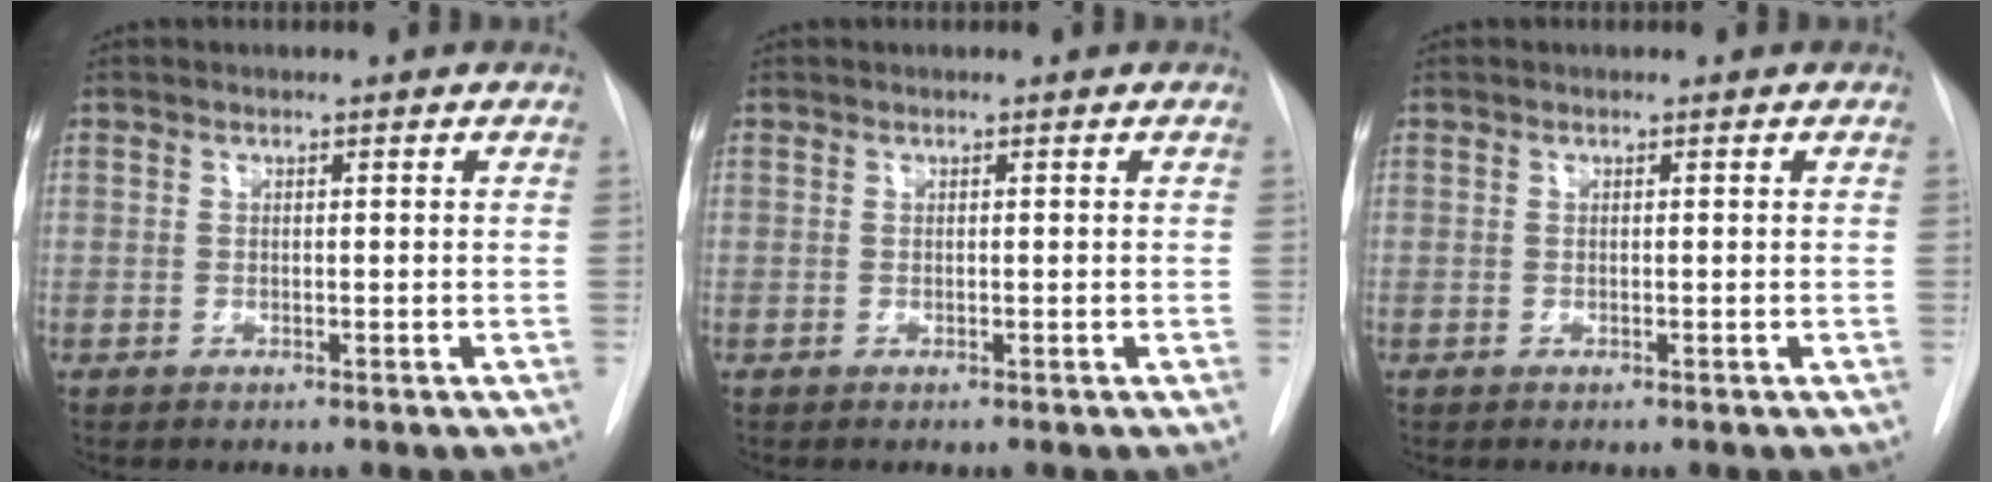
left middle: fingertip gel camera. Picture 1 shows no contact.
{"total": 0.0}
{"total": 0.0}